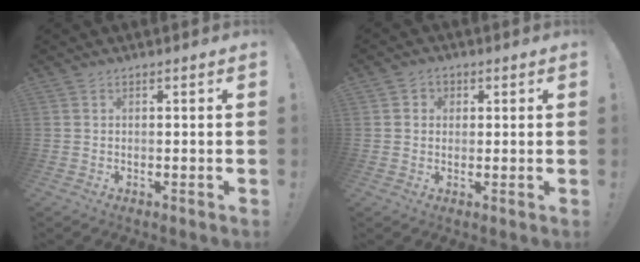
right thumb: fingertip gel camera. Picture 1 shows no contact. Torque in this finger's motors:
{"motor_torque": [-0.30, 0.14, 0.03, 0.03, -0.03]}